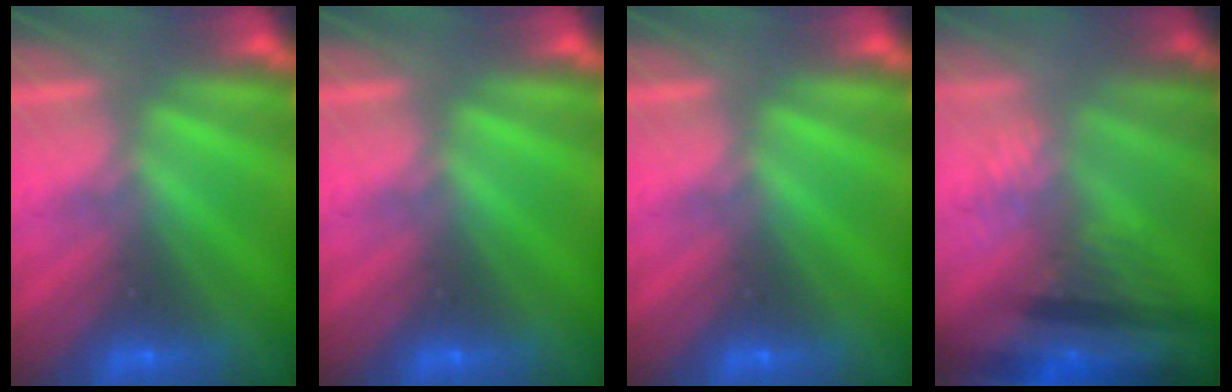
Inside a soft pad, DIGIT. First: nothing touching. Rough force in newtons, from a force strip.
{"total": 0.0}
{"total": 0.0}
{"total": 9.2}